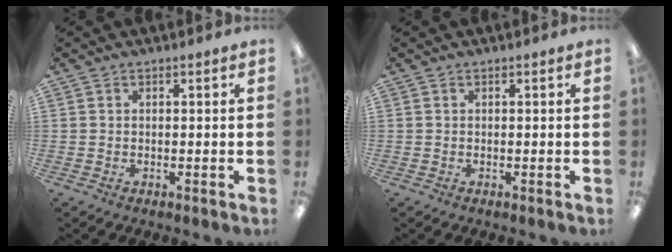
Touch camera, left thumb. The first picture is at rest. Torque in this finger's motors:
{"motor_torque": [0.00, 0.00, 0.13, -0.12, 0.00]}